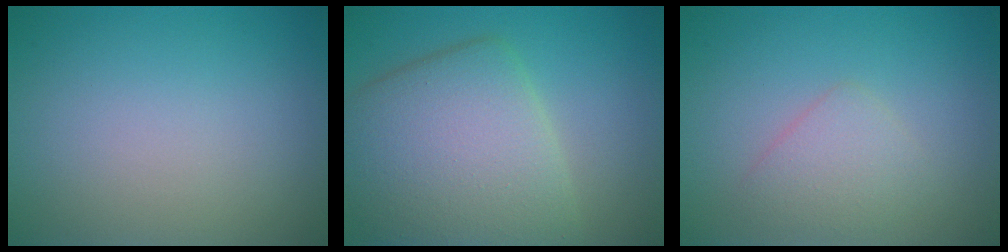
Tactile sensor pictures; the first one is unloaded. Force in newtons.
{"total": 8.6, "press": 8.6, "slide": 0.4}
{"total": 2.2, "press": 2.2, "slide": 0.1}